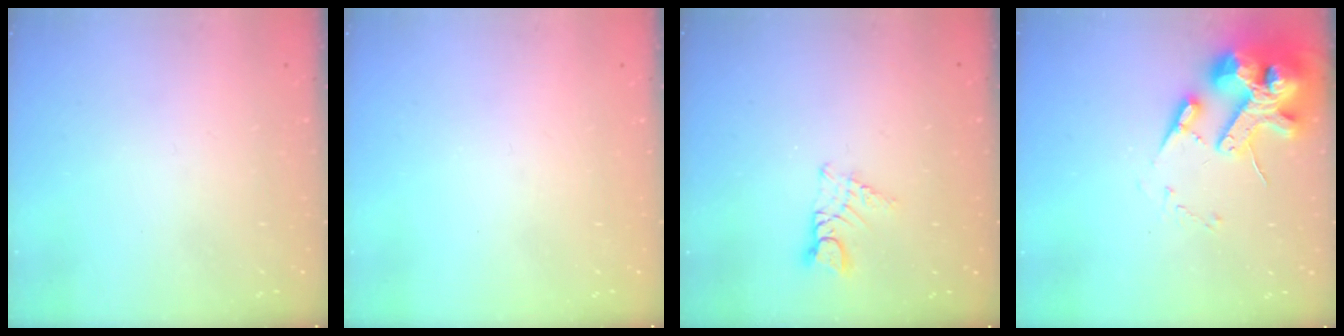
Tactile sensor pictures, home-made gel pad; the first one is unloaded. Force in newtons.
{"total": 0.0}
{"total": 4.3, "press": 4.2, "slide": 0.3}
{"total": 18.7, "press": 18.5, "slide": 3.0}